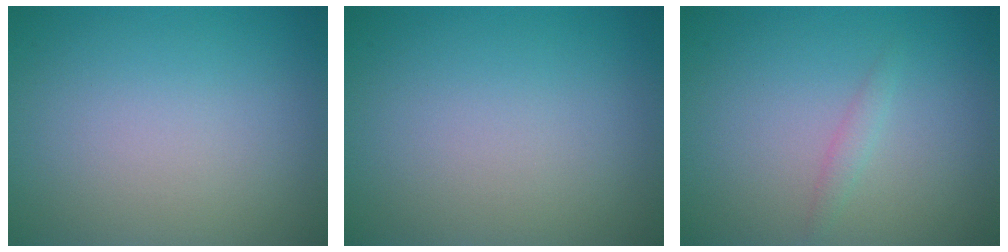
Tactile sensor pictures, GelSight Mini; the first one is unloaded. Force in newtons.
{"total": 0.0}
{"total": 0.9, "press": 0.9, "slide": 0.1}